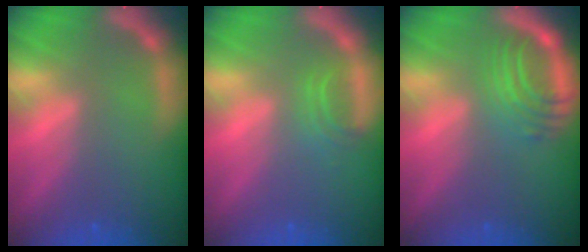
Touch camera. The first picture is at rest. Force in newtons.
{"total": 1.9}
{"total": 5.5}